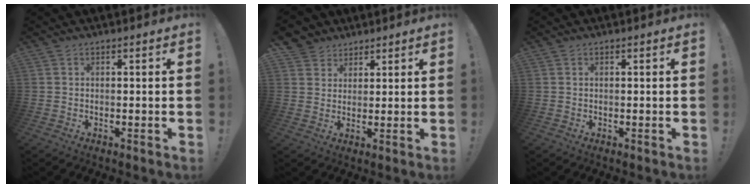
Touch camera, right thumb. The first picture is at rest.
{"total": 4.8, "force": [3.3, 3.5, -0.1], "torque": [0.002, -0.027, 0.063]}
{"total": 0.0}